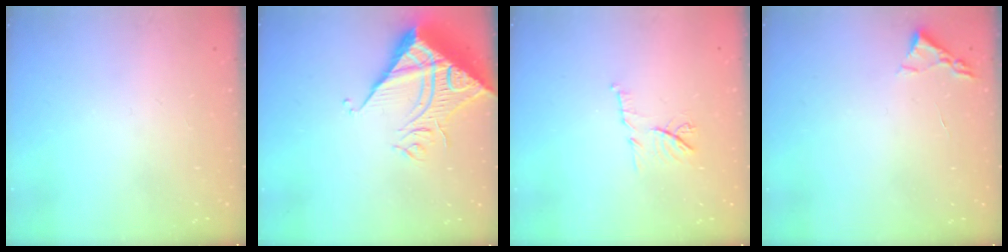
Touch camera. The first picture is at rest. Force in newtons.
{"total": 12.1, "press": 12.0, "slide": 1.2}
{"total": 7.5, "press": 7.5, "slide": 0.7}
{"total": 2.4, "press": 2.3, "slide": 0.3}